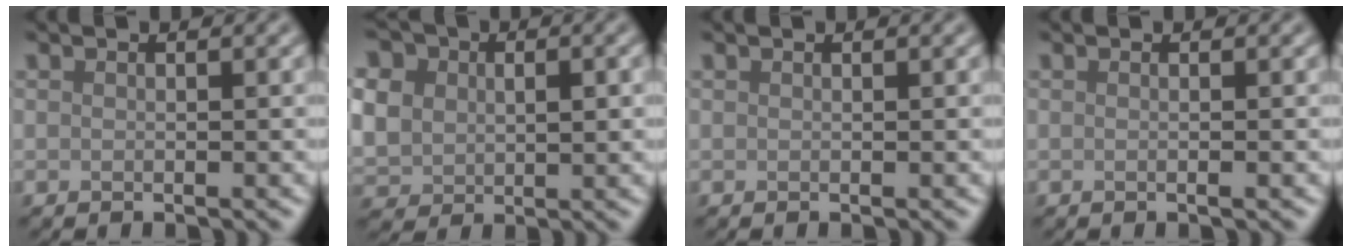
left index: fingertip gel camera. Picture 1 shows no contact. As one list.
[{"total": 10.6, "force": [2.7, 8.6, 5.6], "torque": [-0.121, 0.025, 0.042]}, {"total": 0.0}, {"total": 1.2, "force": [0.1, 0.5, 1.1], "torque": [-0.006, -0.007, -0.008]}]